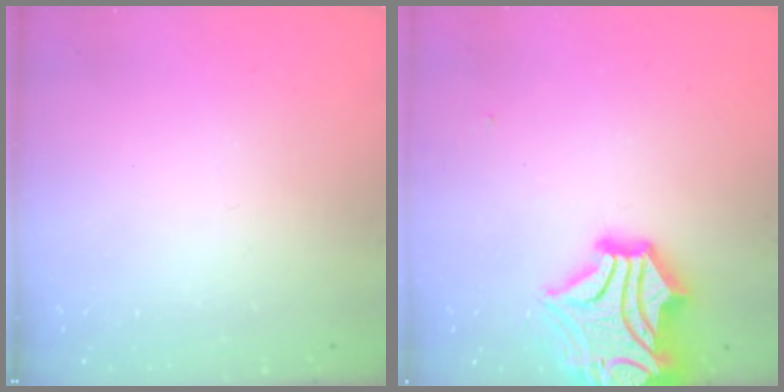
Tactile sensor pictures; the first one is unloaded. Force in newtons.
{"total": 9.1, "press": 8.8, "slide": 2.2}